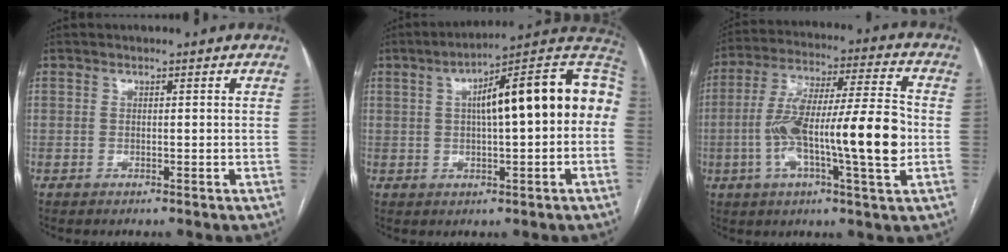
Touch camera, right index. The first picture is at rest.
{"total": 17.4, "force": [2.2, 3.2, 16.9], "torque": [-0.248, 0.051, 0.030]}
{"total": 18.4, "force": [-3.1, 1.7, 18.0], "torque": [-0.317, 0.012, -0.052]}